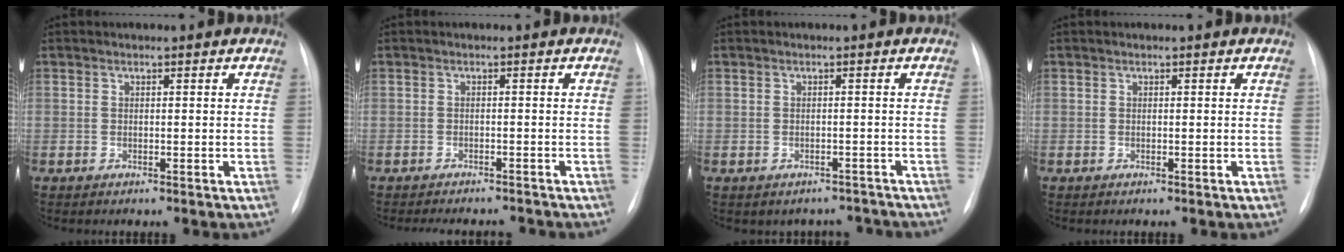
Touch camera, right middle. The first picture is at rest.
{"total": 7.0, "force": [-6.6, 1.4, 1.7], "torque": [-0.015, 0.002, -0.082]}
{"total": 4.7, "force": [-4.1, 2.3, 0.0], "torque": [0.008, 0.023, -0.042]}
{"total": 0.0}